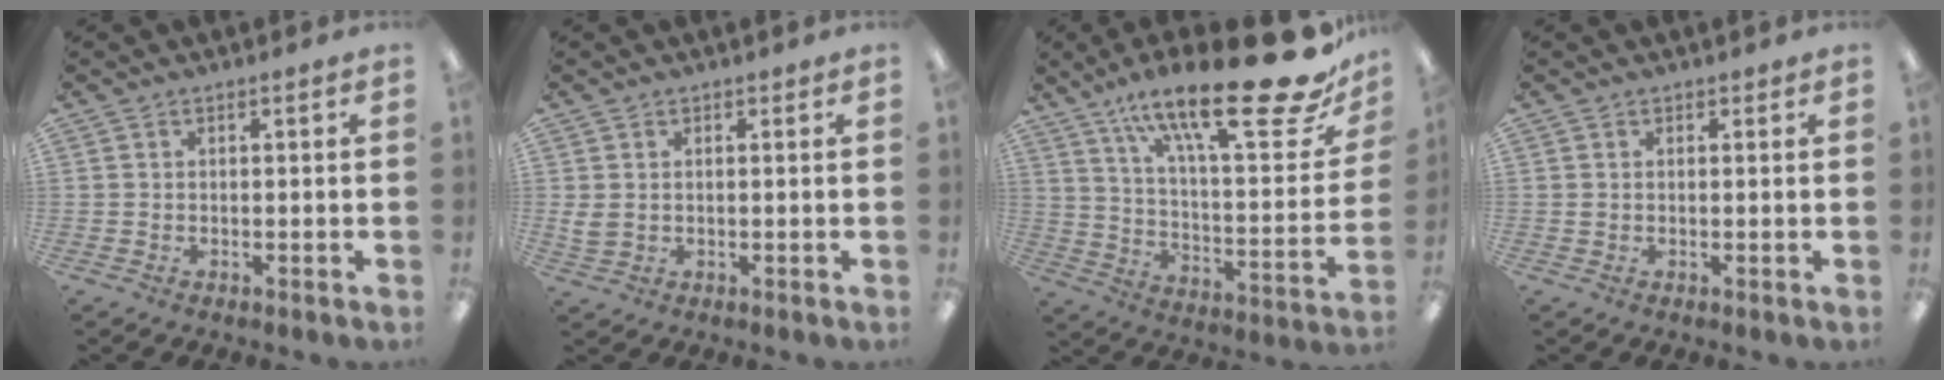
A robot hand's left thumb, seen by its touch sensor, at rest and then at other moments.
{"total": 3.3, "force": [1.0, 2.7, 1.5], "torque": [-0.021, 0.002, 0.019]}
{"total": 27.6, "force": [18.3, 6.9, 19.4], "torque": [-0.292, -0.115, 0.292]}
{"total": 1.0, "force": [0.4, 0.9, 0.2], "torque": [0.003, 0.002, 0.005]}